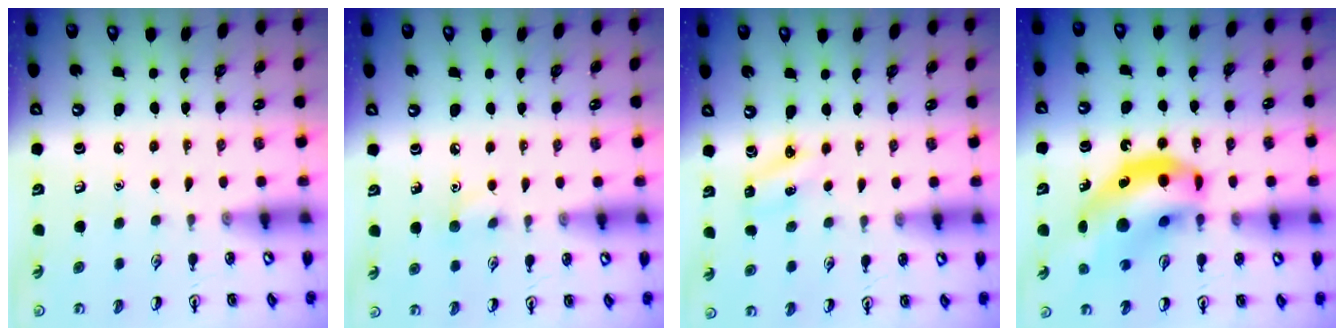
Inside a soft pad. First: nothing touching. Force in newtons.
{"total": 5.4, "press": 5.3, "slide": 1.1}
{"total": 2.5, "press": 2.3, "slide": 0.8}
{"total": 17.5, "press": 16.7, "slide": 5.0}